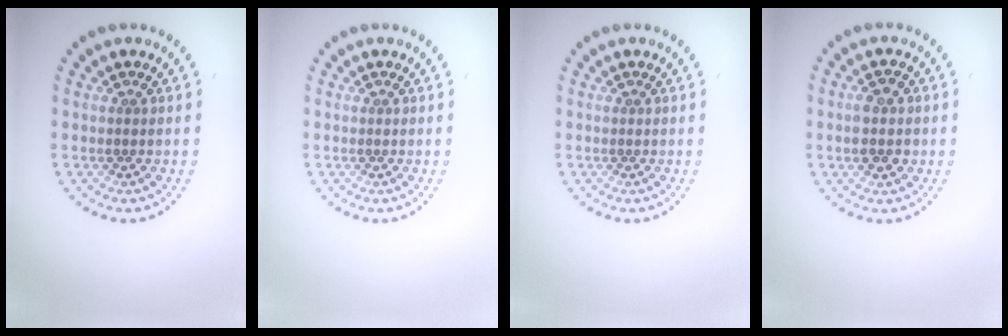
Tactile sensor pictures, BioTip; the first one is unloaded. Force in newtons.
{"total": 0.0}
{"total": 0.0}
{"total": 2.8, "press": 2.8, "slide": 0.1}